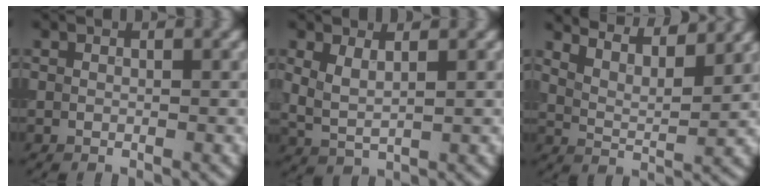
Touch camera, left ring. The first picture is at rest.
{"total": 2.4, "force": [1.1, 0.9, 2.0], "torque": [-0.047, -0.005, 0.025]}
{"total": 8.3, "force": [7.1, 2.1, 3.9], "torque": [-0.058, 0.017, 0.080]}